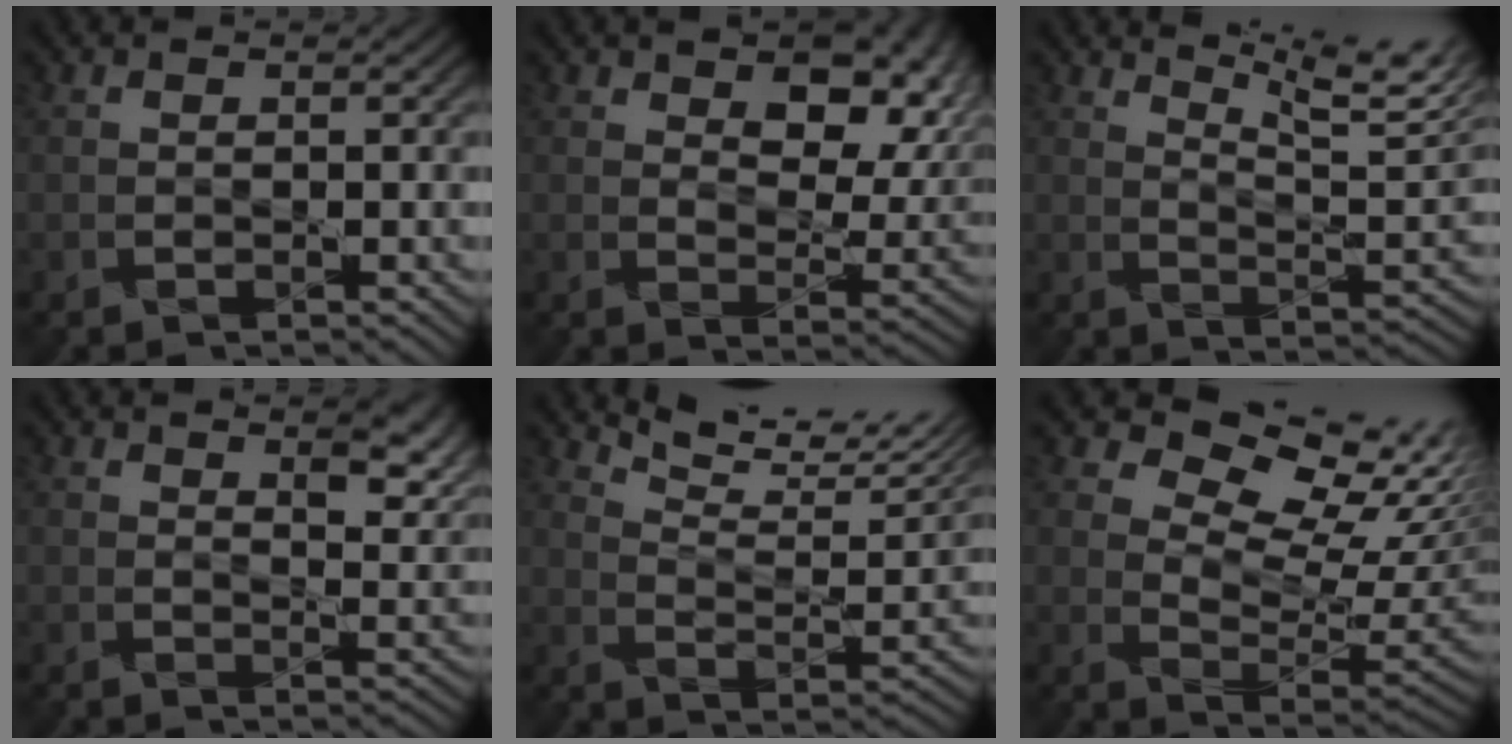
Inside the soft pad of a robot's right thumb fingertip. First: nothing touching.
{"total": 9.1, "force": [4.0, 4.9, 6.6], "torque": [-0.107, -0.010, 0.063]}
{"total": 10.1, "force": [7.4, 1.9, 6.7], "torque": [-0.112, 0.007, 0.102]}
{"total": 5.0, "force": [3.2, 1.7, 3.4], "torque": [-0.058, -0.002, 0.051]}
{"total": 9.0, "force": [7.9, 1.5, 4.1], "torque": [-0.097, -0.002, 0.128]}
{"total": 12.9, "force": [7.8, 6.5, 8.0], "torque": [-0.148, 0.014, 0.114]}